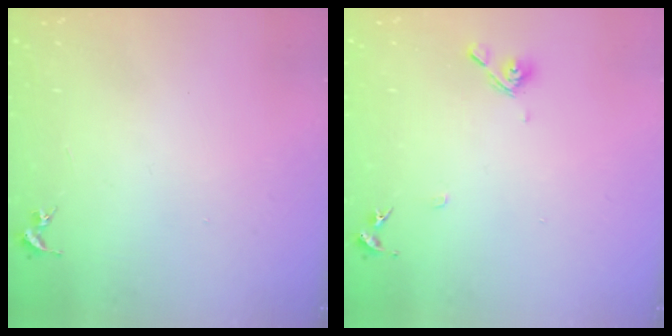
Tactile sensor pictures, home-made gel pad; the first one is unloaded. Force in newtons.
{"total": 7.5, "press": 7.3, "slide": 1.6}